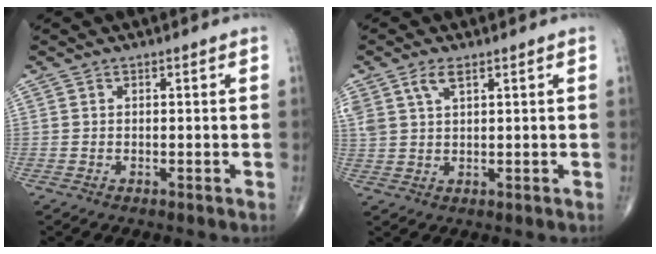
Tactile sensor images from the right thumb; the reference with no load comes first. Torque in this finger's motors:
{"motor_torque": [0.32, 0.43, 0.78, 0.53, 0.02]}